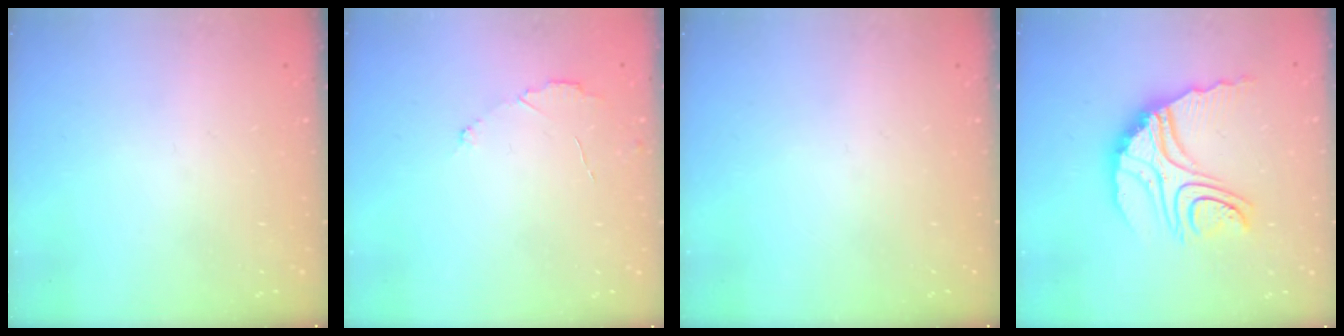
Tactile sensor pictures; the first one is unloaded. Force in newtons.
{"total": 3.6, "press": 3.6, "slide": 0.4}
{"total": 0.0}
{"total": 14.4, "press": 14.3, "slide": 1.4}